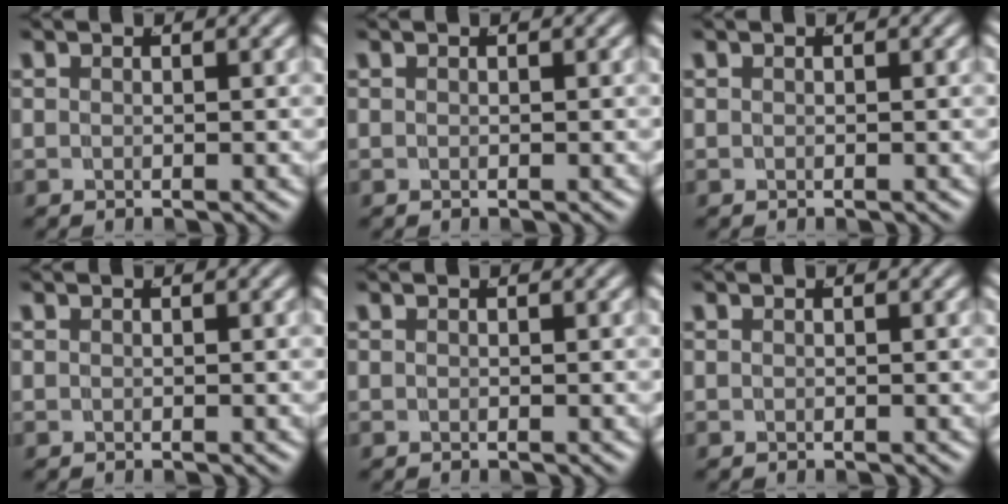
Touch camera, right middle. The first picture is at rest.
{"total": 0.0}
{"total": 0.0}
{"total": 0.0}
{"total": 0.0}
{"total": 0.0}